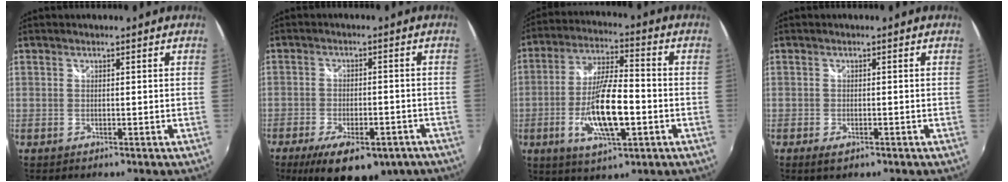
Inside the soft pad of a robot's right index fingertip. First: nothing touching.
{"total": 16.0, "force": [-10.5, 6.7, 10.0], "torque": [-0.190, -0.027, -0.142]}
{"total": 14.1, "force": [-3.9, 4.0, 12.9], "torque": [-0.256, -0.009, -0.068]}
{"total": 2.3, "force": [-1.4, 1.1, 1.5], "torque": [-0.030, -0.008, -0.023]}